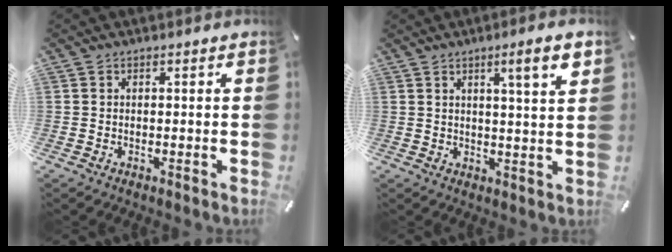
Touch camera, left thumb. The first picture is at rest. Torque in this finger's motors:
{"motor_torque": [1.22, 1.03, 0.60, -0.67, 0.29]}